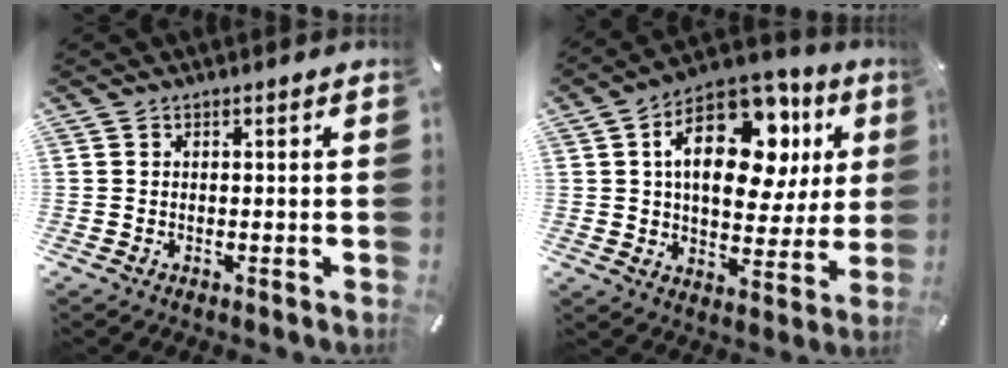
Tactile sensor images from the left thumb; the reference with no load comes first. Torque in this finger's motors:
{"motor_torque": [2.11, 2.17, 1.99, -0.78, 0.36]}